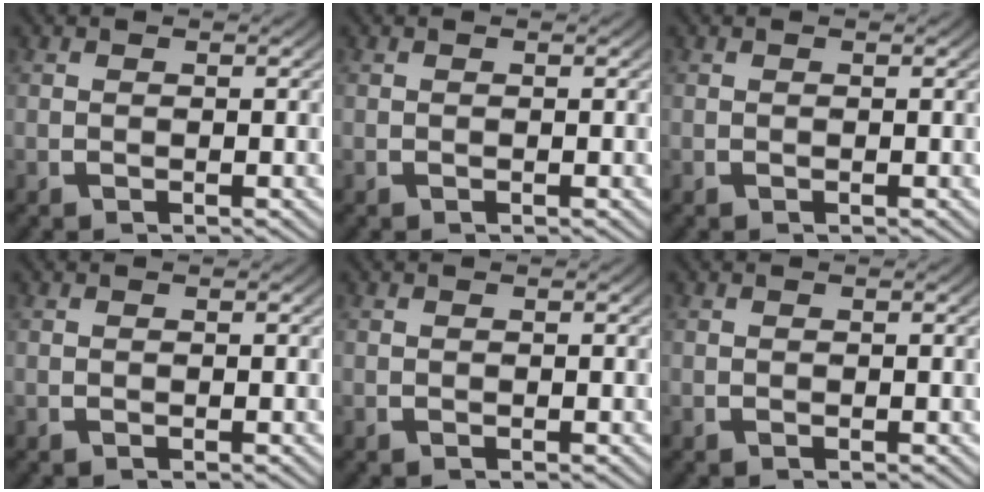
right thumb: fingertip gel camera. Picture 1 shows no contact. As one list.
[{"total": 0.0}, {"total": 0.0}, {"total": 0.0}, {"total": 0.0}, {"total": 0.0}]